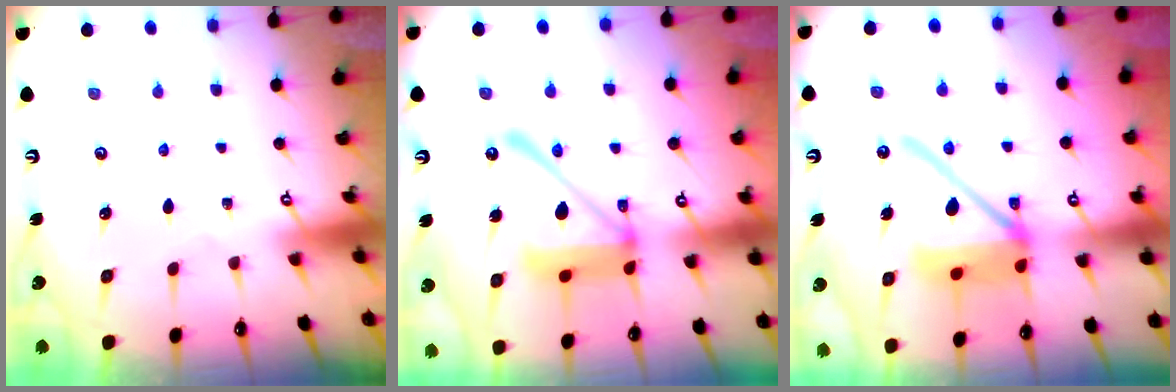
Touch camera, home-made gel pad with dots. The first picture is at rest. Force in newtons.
{"total": 17.2, "press": 17.1, "slide": 1.8}
{"total": 14.8, "press": 14.6, "slide": 2.4}